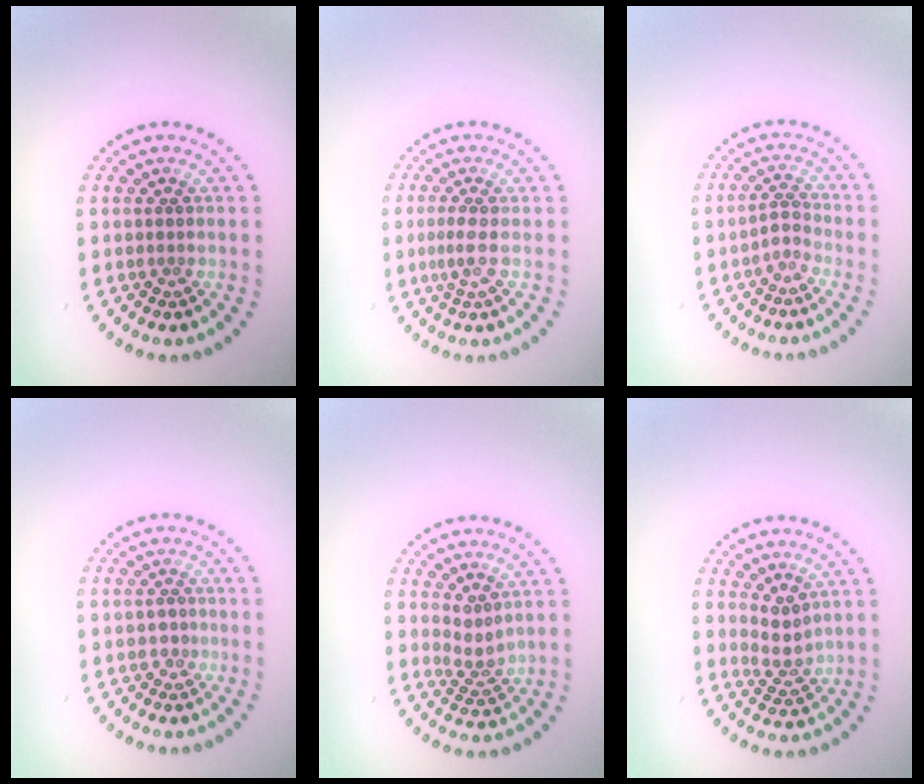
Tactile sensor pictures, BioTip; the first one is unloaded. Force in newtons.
{"total": 1.4, "press": 1.2, "slide": 0.9}
{"total": 1.3, "press": 0.9, "slide": 0.9}
{"total": 0.9, "press": 0.8, "slide": 0.4}
{"total": 2.0, "press": 1.5, "slide": 1.4}
{"total": 2.2, "press": 1.7, "slide": 1.5}